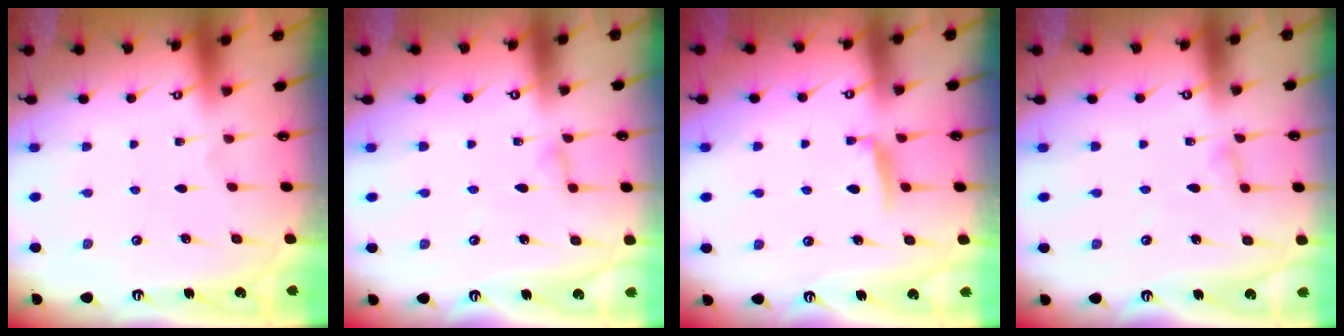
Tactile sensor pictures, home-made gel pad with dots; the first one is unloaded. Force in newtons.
{"total": 3.0, "press": 3.0, "slide": 0.3}
{"total": 5.7, "press": 5.6, "slide": 0.6}
{"total": 3.0, "press": 3.0, "slide": 0.3}